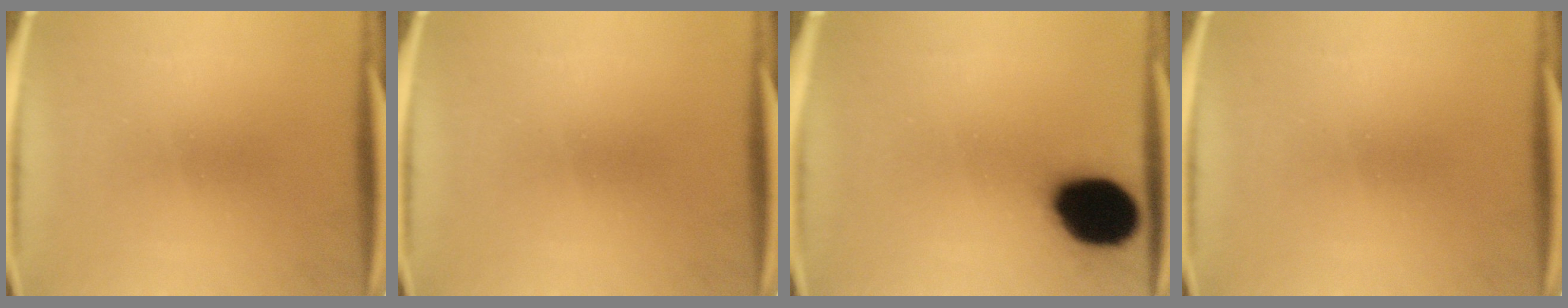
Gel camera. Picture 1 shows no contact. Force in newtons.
{"total": 0.0}
{"total": 18.6}
{"total": 0.0}